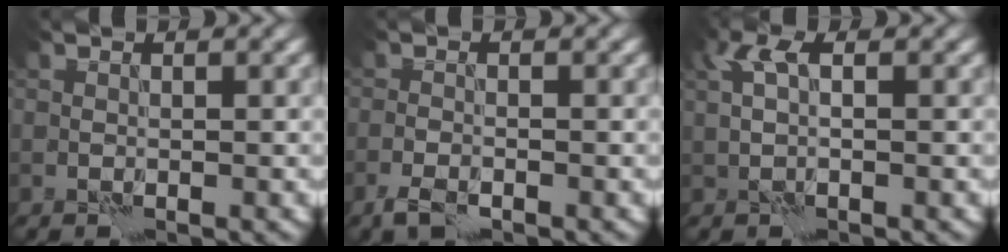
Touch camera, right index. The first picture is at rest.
{"total": 1.9, "force": [-1.3, 0.8, 1.2], "torque": [-0.029, -0.003, -0.029]}
{"total": 2.3, "force": [0.9, 0.8, 1.9], "torque": [-0.042, 0.010, 0.016]}